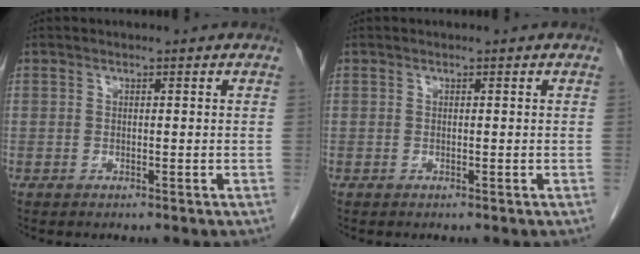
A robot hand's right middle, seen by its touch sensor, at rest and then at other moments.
{"total": 0.0}